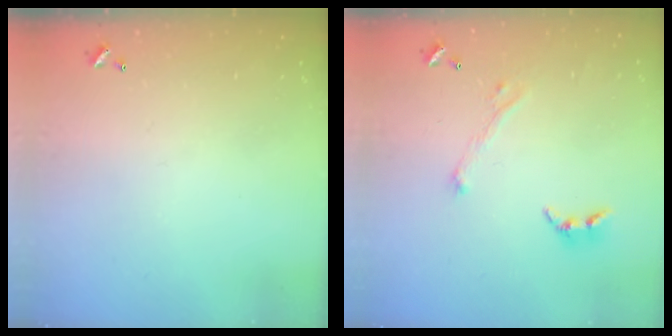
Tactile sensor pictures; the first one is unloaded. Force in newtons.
{"total": 2.9, "press": 2.8, "slide": 0.8}